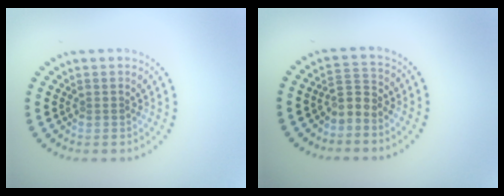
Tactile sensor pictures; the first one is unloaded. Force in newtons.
{"total": 2.0, "press": 1.4, "slide": 1.3}